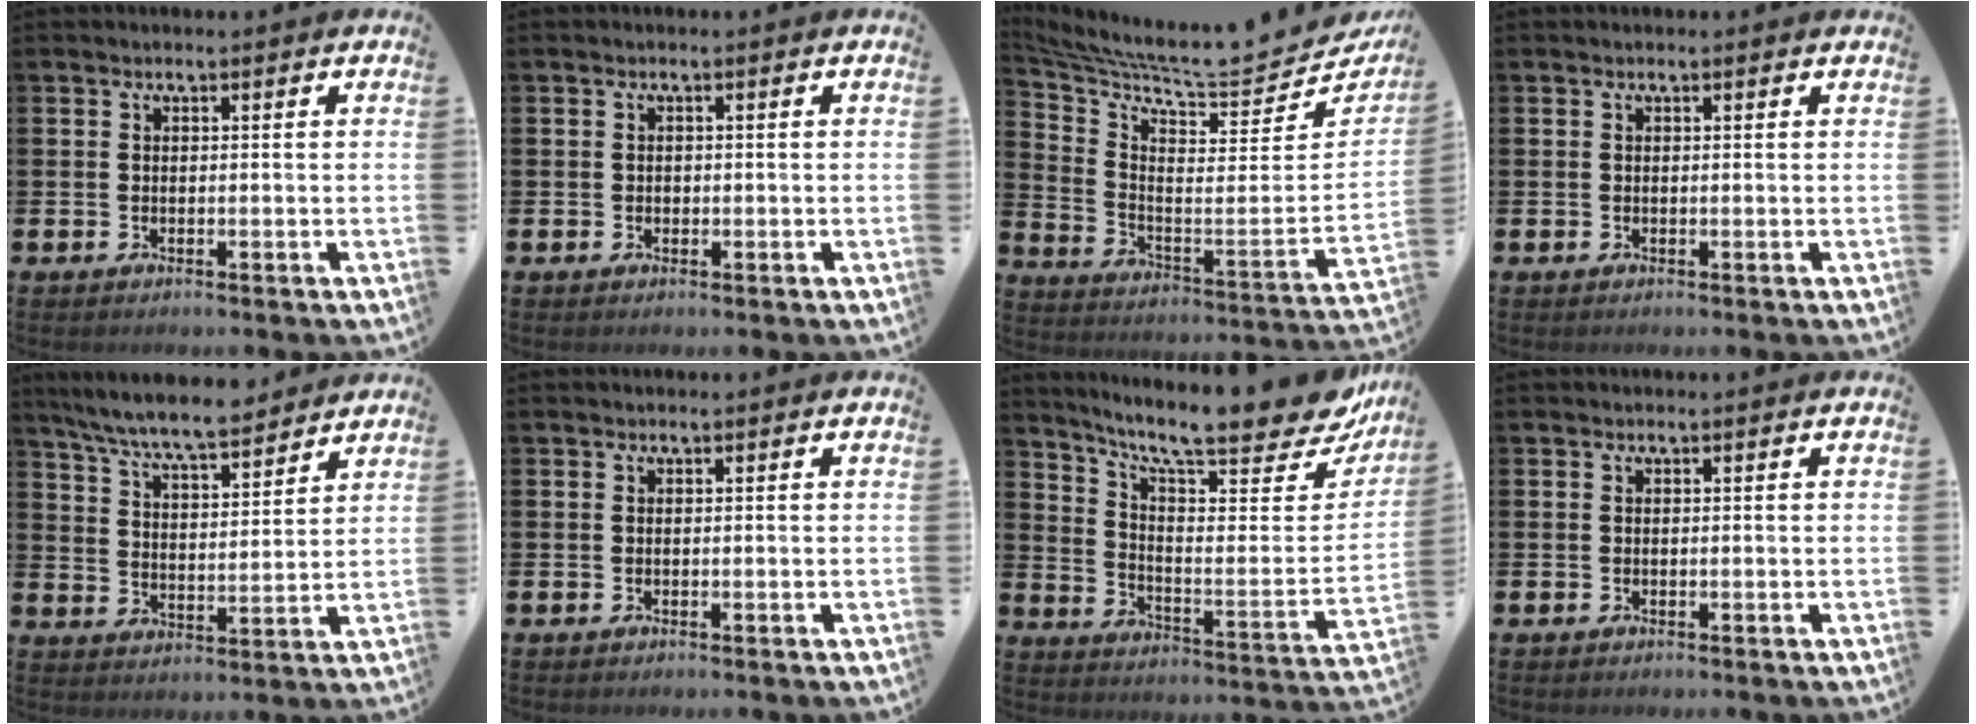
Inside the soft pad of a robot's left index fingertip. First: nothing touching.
{"total": 0.6, "force": [0.1, 0.5, 0.2], "torque": [-0.004, 0.005, 0.000]}
{"total": 8.3, "force": [7.5, 1.4, 3.3], "torque": [-0.091, -0.083, 0.120]}
{"total": 0.0}
{"total": 7.8, "force": [7.3, 0.6, 2.6], "torque": [-0.083, -0.044, 0.131]}
{"total": 0.0}
{"total": 11.4, "force": [9.9, 2.3, 5.2], "torque": [-0.098, -0.090, 0.160]}
{"total": 0.0}